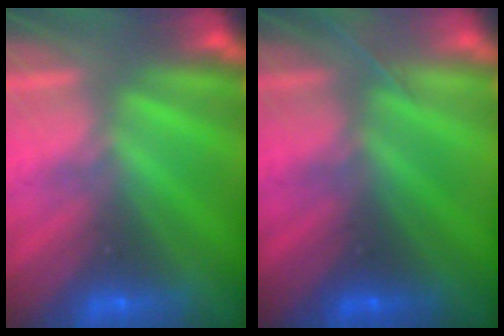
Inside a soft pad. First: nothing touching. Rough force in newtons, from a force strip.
{"total": 1.4}